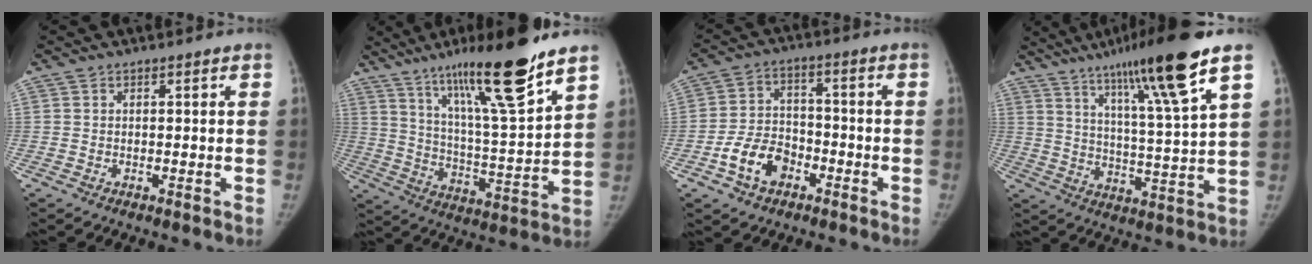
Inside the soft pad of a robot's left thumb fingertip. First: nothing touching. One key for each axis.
{"total": 20.7, "fx": 14.2, "fy": 2.0, "fz": 15.0, "tx": -0.230, "ty": -0.070, "tz": 0.241}
{"total": 9.3, "fx": -4.5, "fy": 6.5, "fz": 4.9, "tx": -0.072, "ty": 0.032, "tz": -0.079}
{"total": 17.9, "fx": 11.1, "fy": 0.3, "fz": 14.0, "tx": -0.215, "ty": -0.049, "tz": 0.177}